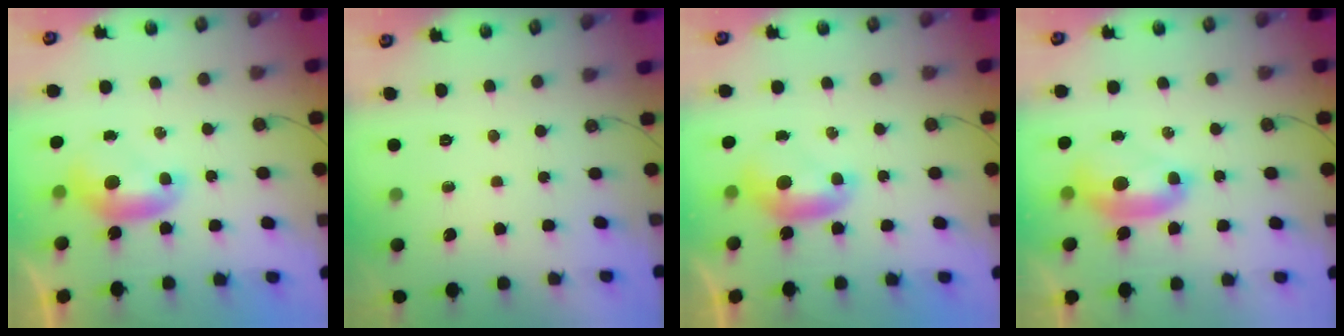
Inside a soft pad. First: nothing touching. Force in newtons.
{"total": 0.0}
{"total": 0.0}
{"total": 2.9, "press": 2.8, "slide": 0.6}